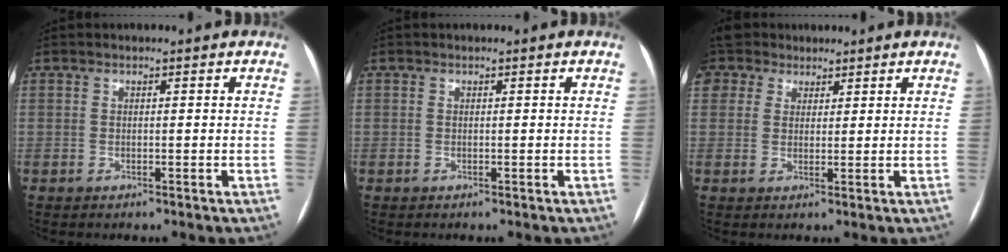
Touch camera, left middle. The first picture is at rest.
{"total": 0.0}
{"total": 7.2, "force": [4.7, 5.4, 1.3], "torque": [-0.039, 0.032, 0.093]}